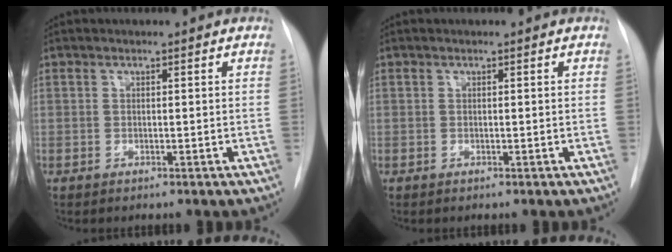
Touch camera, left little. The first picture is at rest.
{"total": 0.0}